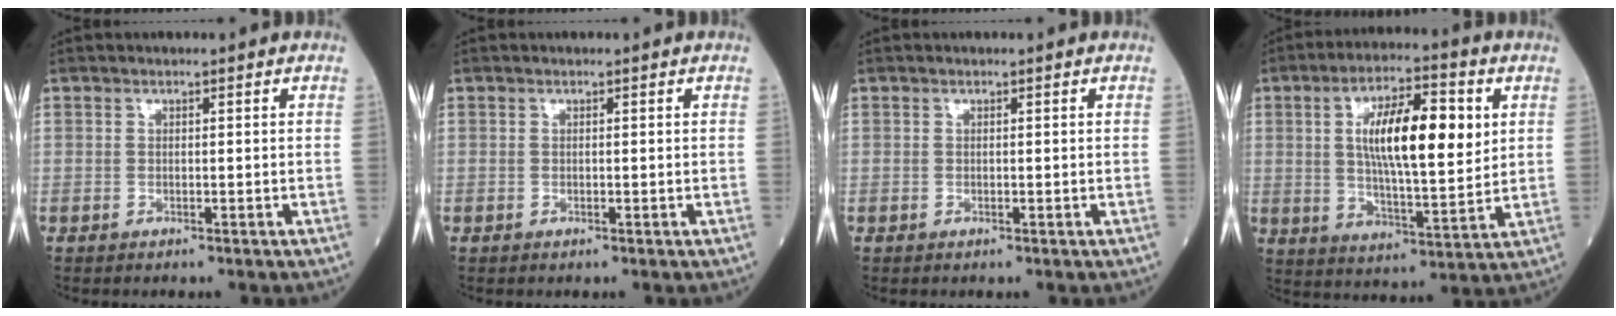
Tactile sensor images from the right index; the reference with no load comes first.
{"total": 0.0}
{"total": 0.0}
{"total": 14.3, "force": [3.3, 3.7, 13.4], "torque": [-0.232, 0.009, 0.053]}